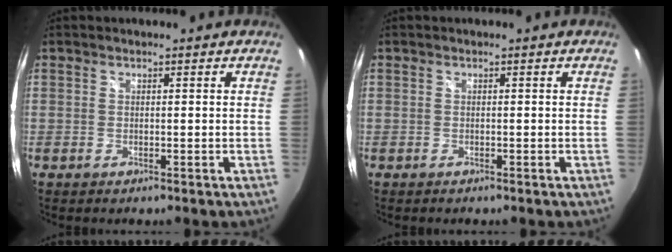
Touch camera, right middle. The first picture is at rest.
{"total": 0.0}